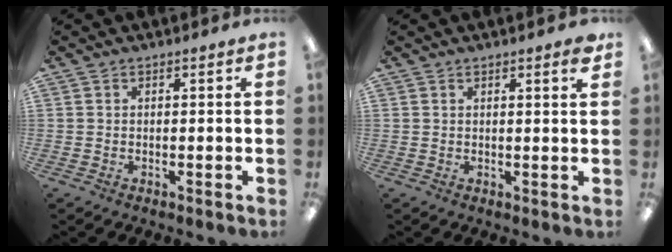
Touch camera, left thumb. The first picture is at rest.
{"total": 1.7, "force": [1.4, 0.1, 1.0], "torque": [-0.006, -0.006, 0.021]}